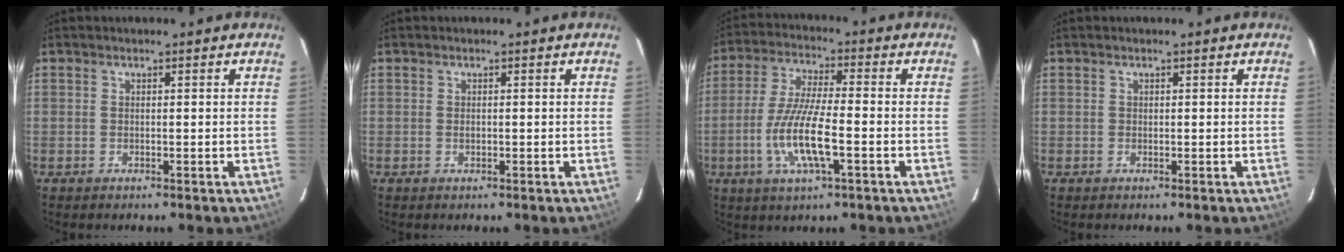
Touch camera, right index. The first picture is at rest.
{"total": 0.8, "force": [-0.1, 0.6, 0.4], "torque": [-0.007, 0.001, -0.001]}
{"total": 11.8, "force": [-3.6, 2.4, 10.9], "torque": [-0.225, -0.008, -0.070]}
{"total": 0.0}